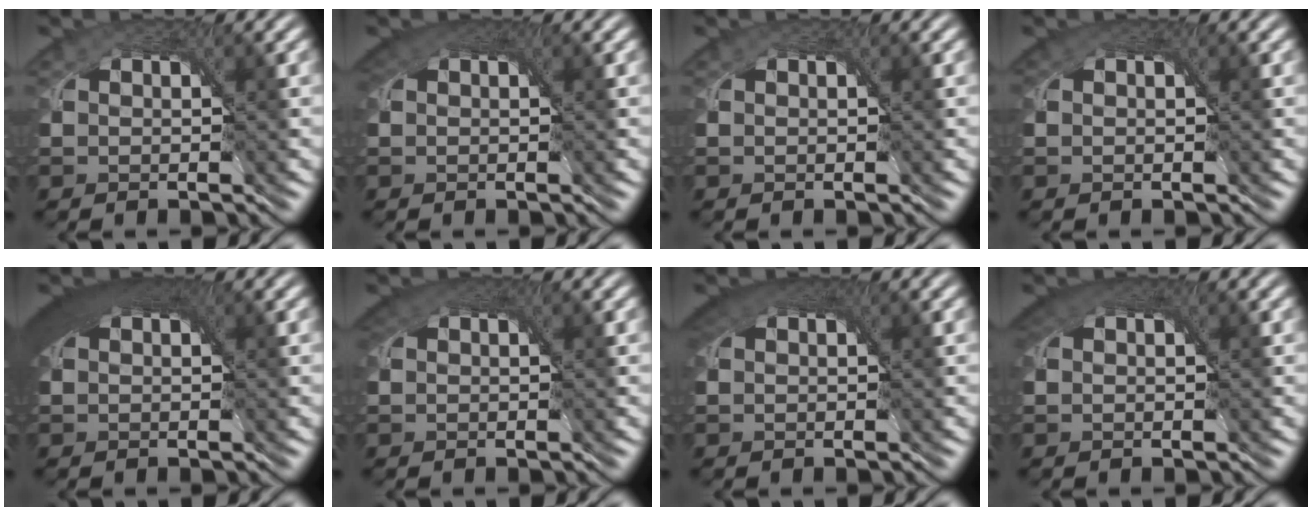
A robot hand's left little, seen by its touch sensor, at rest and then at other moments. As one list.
[{"total": 3.5, "force": [1.8, 2.1, 2.1], "torque": [-0.040, 0.008, 0.020]}, {"total": 0.0}, {"total": 1.3, "force": [0.6, 0.9, 0.7], "torque": [-0.014, 0.003, 0.006]}, {"total": 6.3, "force": [2.8, 2.9, 4.9], "torque": [-0.078, 0.016, 0.032]}, {"total": 3.5, "force": [1.8, 2.1, 2.2], "torque": [-0.041, 0.008, 0.020]}, {"total": 4.5, "force": [2.6, 2.1, 3.0], "torque": [-0.050, 0.014, 0.031]}, {"total": 3.9, "force": [2.2, 2.1, 2.5], "torque": [-0.045, 0.011, 0.025]}]